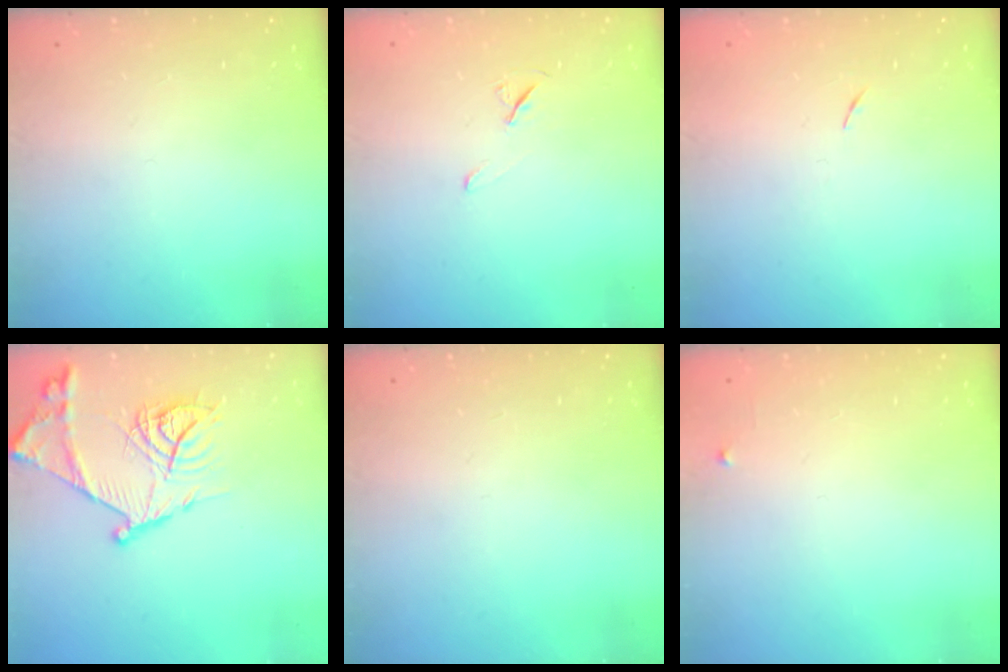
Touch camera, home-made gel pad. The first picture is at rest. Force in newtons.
{"total": 5.7, "press": 5.2, "slide": 2.4}
{"total": 3.8, "press": 3.7, "slide": 0.7}
{"total": 18.1, "press": 18.0, "slide": 1.7}
{"total": 0.0}
{"total": 2.4, "press": 2.3, "slide": 0.4}